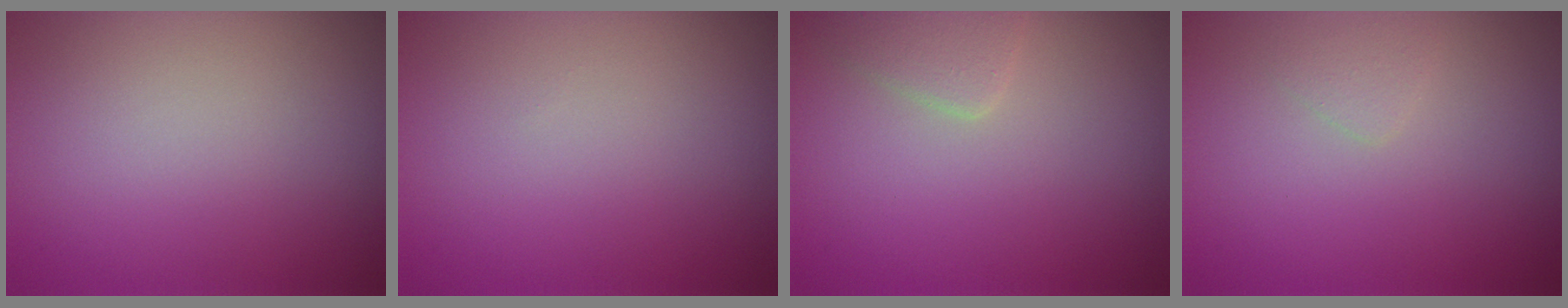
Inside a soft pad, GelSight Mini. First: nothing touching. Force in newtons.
{"total": 0.0}
{"total": 1.8, "press": 1.8, "slide": 0.1}
{"total": 0.8, "press": 0.8, "slide": 0.0}